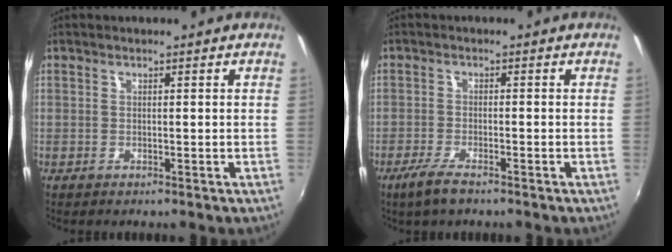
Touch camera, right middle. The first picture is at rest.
{"total": 4.4, "force": [-3.2, 0.8, 2.9], "torque": [-0.077, -0.010, -0.063]}